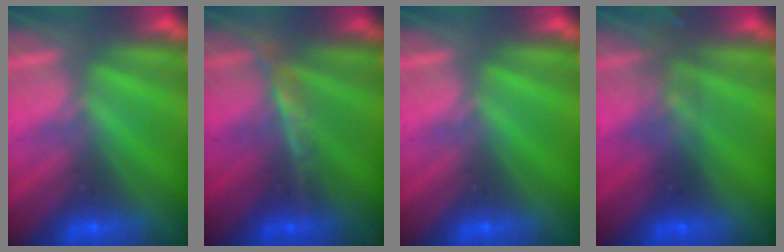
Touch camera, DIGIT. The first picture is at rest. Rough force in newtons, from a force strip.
{"total": 2.4}
{"total": 0.0}
{"total": 2.9}